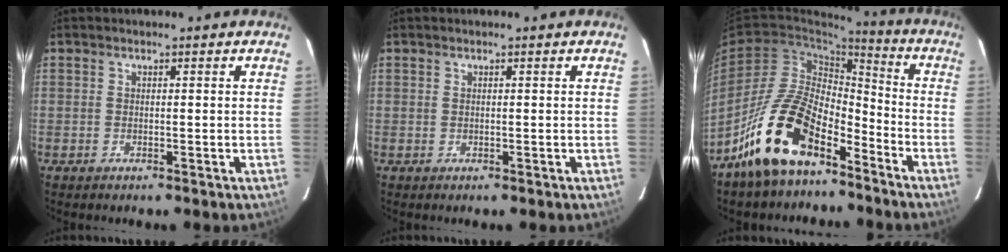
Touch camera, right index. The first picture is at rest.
{"total": 0.0}
{"total": 16.0, "force": [-10.8, 6.9, 9.6], "torque": [-0.177, 0.022, -0.195]}